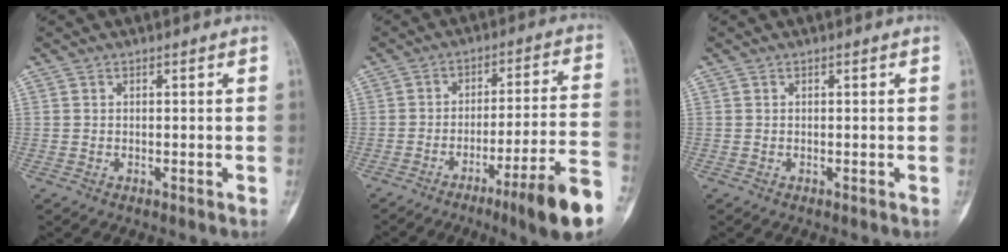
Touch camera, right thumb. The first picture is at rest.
{"total": 14.6, "force": [-8.1, 0.7, 12.2], "torque": [-0.175, 0.042, -0.119]}
{"total": 0.0}